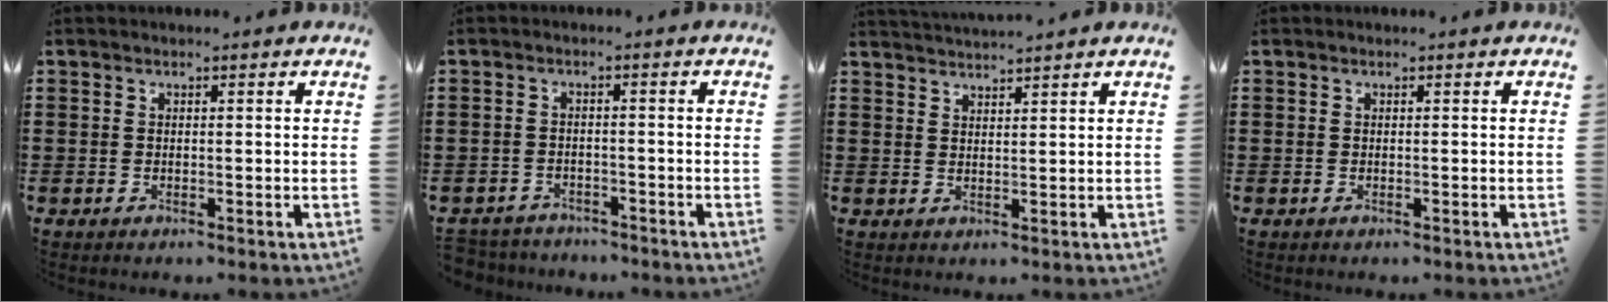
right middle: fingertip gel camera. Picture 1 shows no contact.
{"total": 2.7, "force": [-2.6, 0.6, -0.3], "torque": [-0.002, 0.000, -0.061]}
{"total": 2.1, "force": [2.1, -0.1, 0.0], "torque": [-0.006, 0.000, 0.042]}
{"total": 0.0}